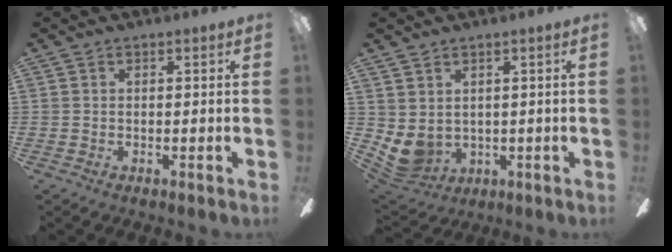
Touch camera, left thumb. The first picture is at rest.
{"total": 4.8, "force": [1.0, 4.0, 2.3], "torque": [-0.078, -0.014, 0.018]}